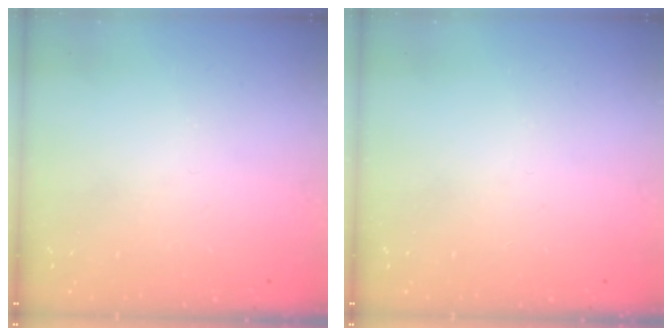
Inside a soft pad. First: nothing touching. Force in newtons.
{"total": 0.0}